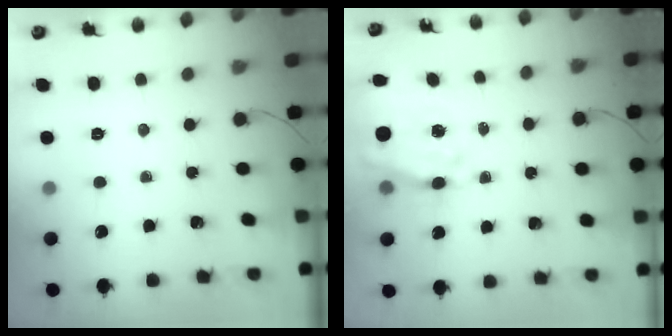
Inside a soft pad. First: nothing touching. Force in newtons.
{"total": 9.9, "press": 9.1, "slide": 4.0}